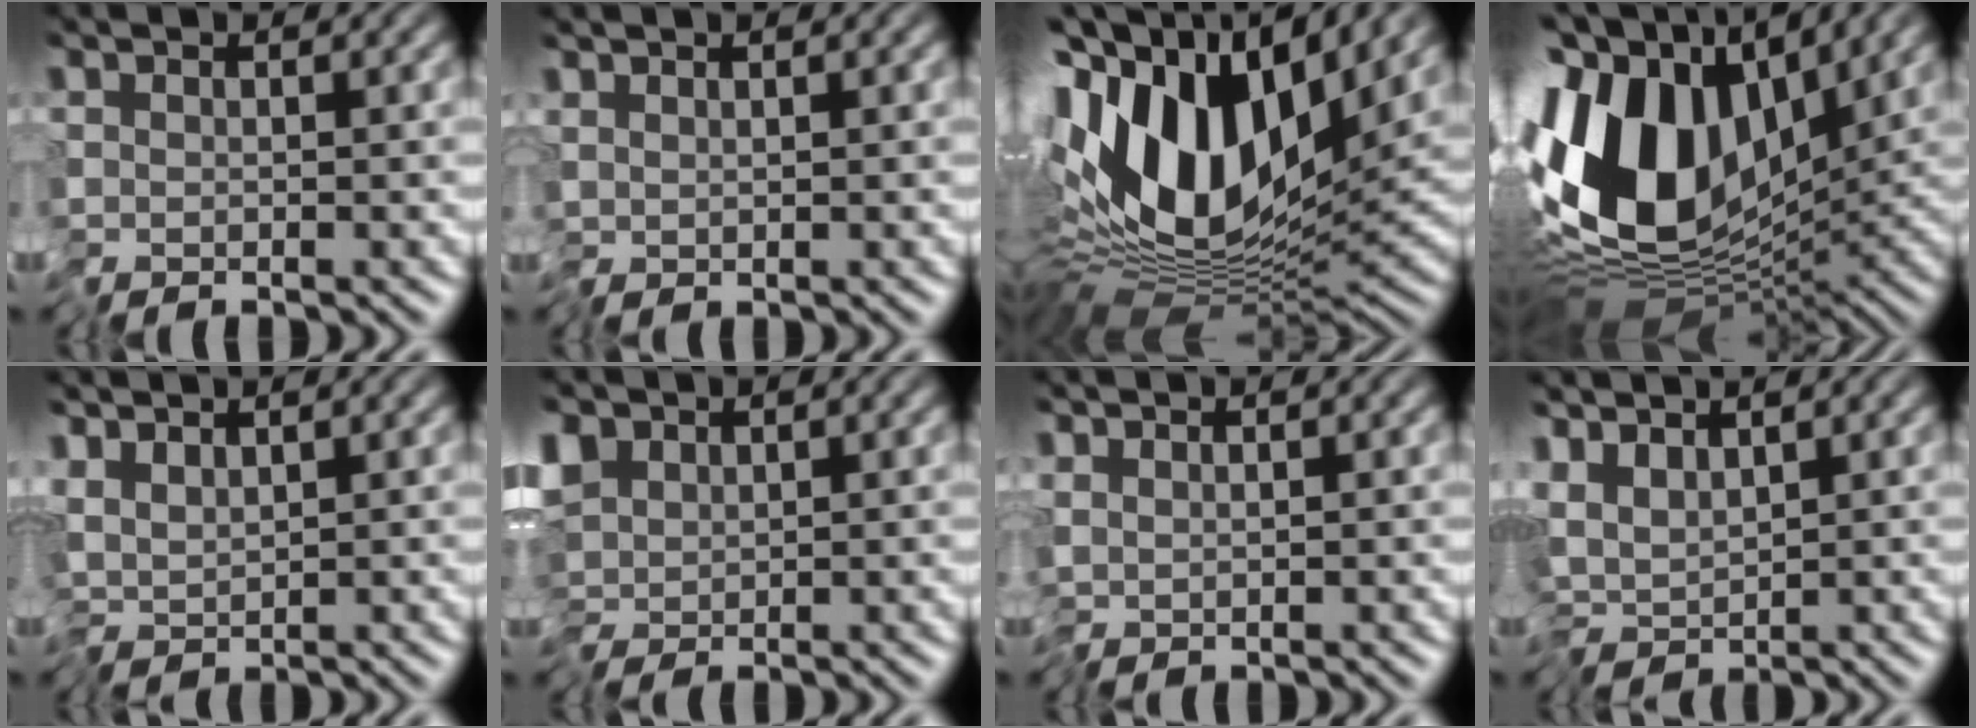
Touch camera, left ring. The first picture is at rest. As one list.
[{"total": 0.9, "force": [0.2, 0.3, 0.8], "torque": [-0.009, 0.005, 0.003]}, {"total": 14.7, "force": [3.1, 7.0, 12.6], "torque": [-0.252, 0.012, 0.050]}, {"total": 14.1, "force": [1.8, 8.6, 11.1], "torque": [-0.237, 0.005, 0.022]}, {"total": 2.4, "force": [0.6, 1.0, 2.1], "torque": [-0.035, 0.002, 0.010]}, {"total": 3.6, "force": [0.3, 2.5, 2.6], "torque": [-0.054, -0.001, 0.002]}, {"total": 0.9, "force": [0.1, 0.3, 0.9], "torque": [-0.010, 0.004, 0.001]}, {"total": 3.2, "force": [0.5, 1.5, 2.8], "torque": [-0.046, -0.005, 0.016]}]